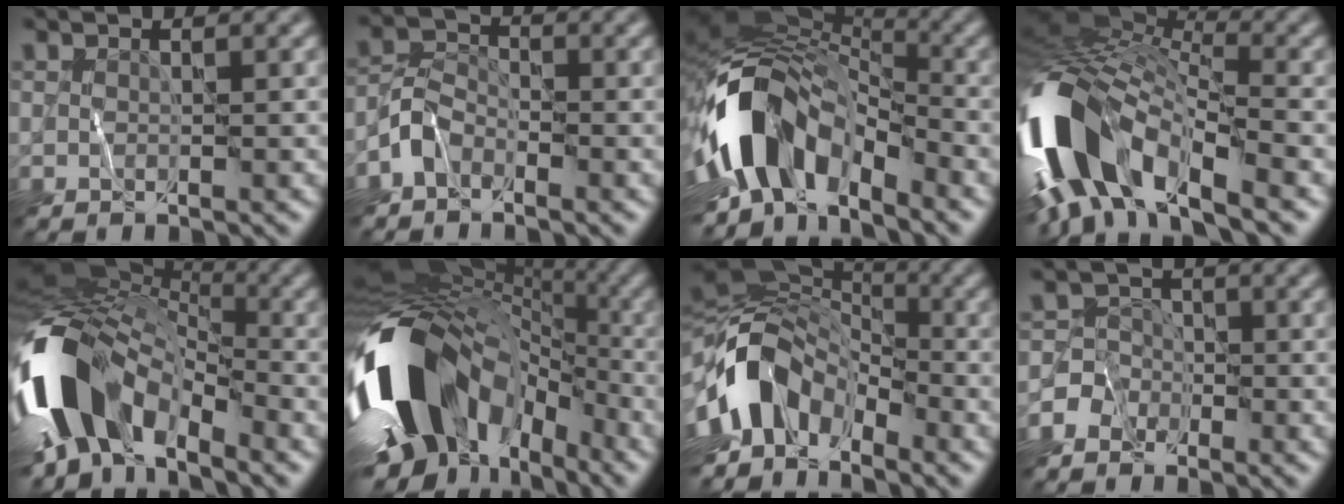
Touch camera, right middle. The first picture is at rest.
{"total": 2.5, "force": [-1.9, 1.5, 0.7], "torque": [-0.015, 0.011, -0.050]}
{"total": 12.4, "force": [-4.4, 7.2, 9.1], "torque": [-0.163, 0.008, -0.091]}
{"total": 13.6, "force": [-6.2, 6.2, 10.4], "torque": [-0.214, 0.010, -0.122]}
{"total": 13.8, "force": [-4.7, 8.5, 9.9], "torque": [-0.197, 0.004, -0.105]}
{"total": 16.5, "force": [-3.3, 11.6, 11.3], "torque": [-0.230, -0.005, -0.057]}
{"total": 10.2, "force": [-4.2, 6.4, 6.7], "torque": [-0.118, 0.006, -0.092]}
{"total": 3.2, "force": [-2.3, 2.3, 0.2], "torque": [0.024, 0.008, -0.058]}